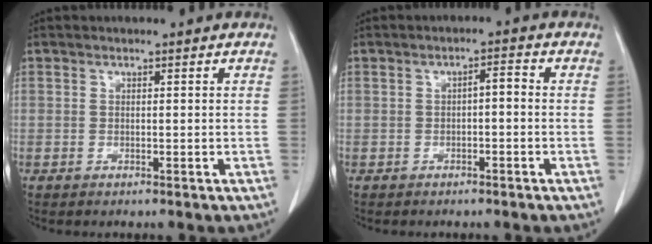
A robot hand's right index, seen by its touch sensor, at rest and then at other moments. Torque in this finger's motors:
{"motor_torque": [0.32, -0.27, 0.05, 0.04]}